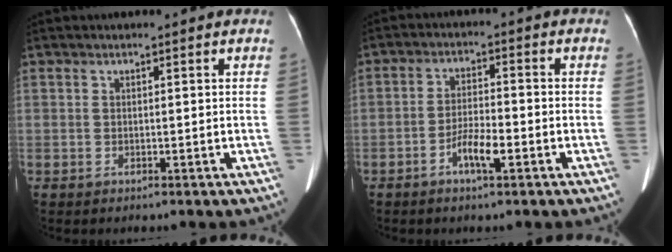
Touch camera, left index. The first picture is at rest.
{"total": 4.8, "force": [-2.4, 0.9, 4.0], "torque": [-0.078, 0.004, -0.046]}